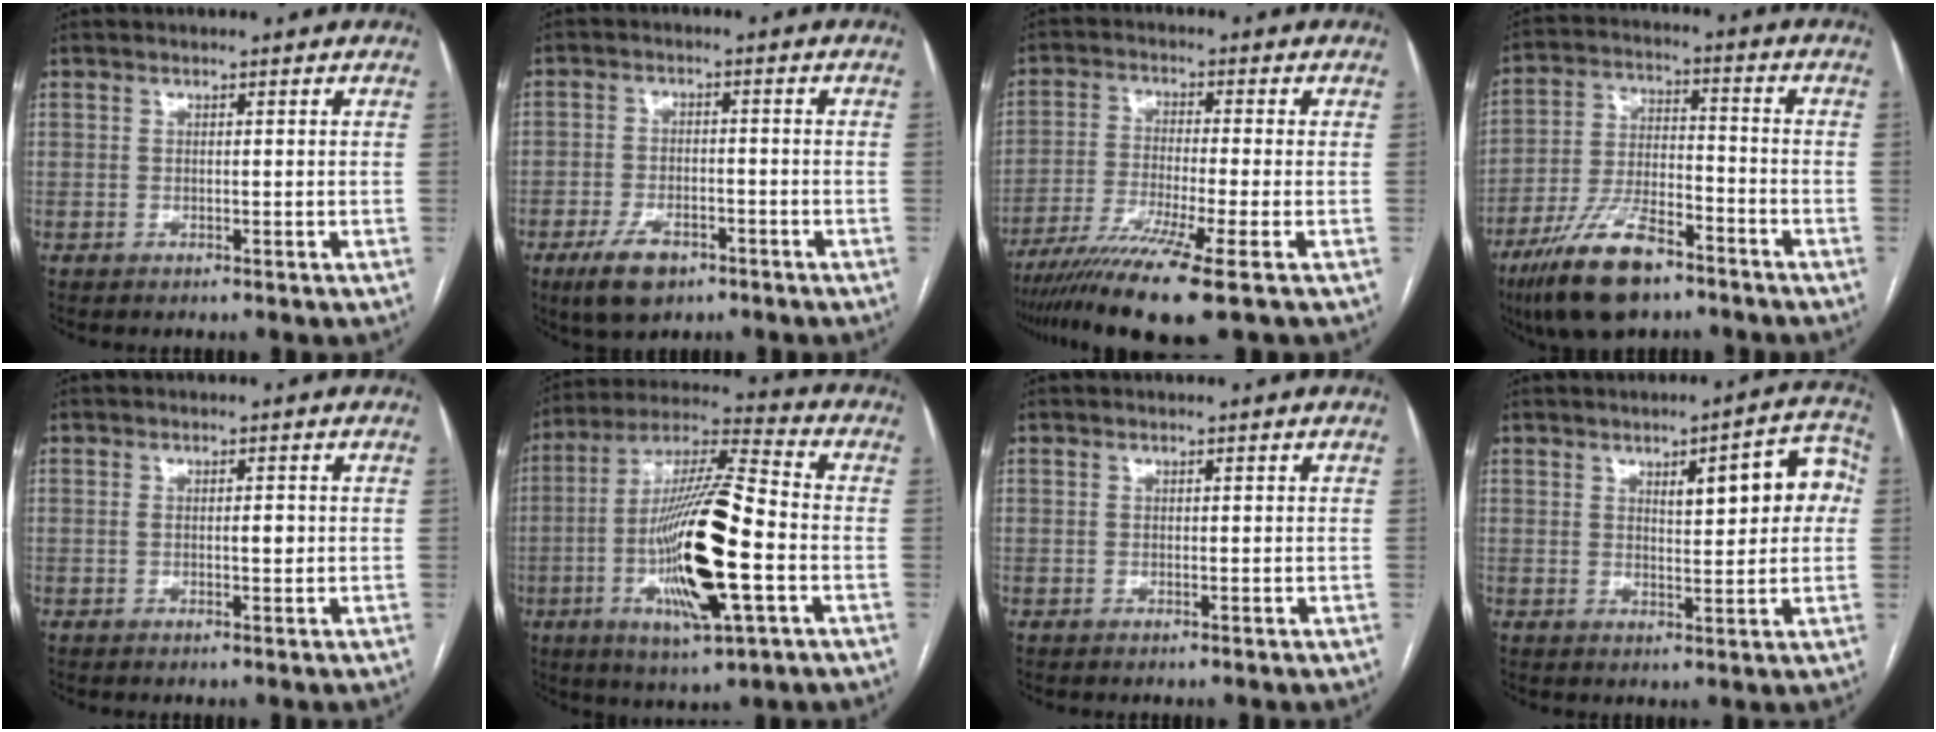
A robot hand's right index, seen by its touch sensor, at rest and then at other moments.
{"total": 6.6, "force": [-4.1, 3.4, 3.9], "torque": [-0.078, -0.002, -0.065]}
{"total": 11.3, "force": [-7.7, -1.5, 8.1], "torque": [-0.147, -0.032, -0.129]}
{"total": 13.8, "force": [-9.2, 4.7, 9.1], "torque": [-0.183, -0.008, -0.167]}
{"total": 1.9, "force": [0.0, 0.6, 1.8], "torque": [-0.030, 0.000, 0.001]}
{"total": 18.7, "force": [-4.1, 2.1, 18.1], "torque": [-0.352, -0.008, -0.071]}
{"total": 0.0}
{"total": 9.1, "force": [2.2, 2.6, 8.5], "torque": [-0.102, 0.024, 0.027]}